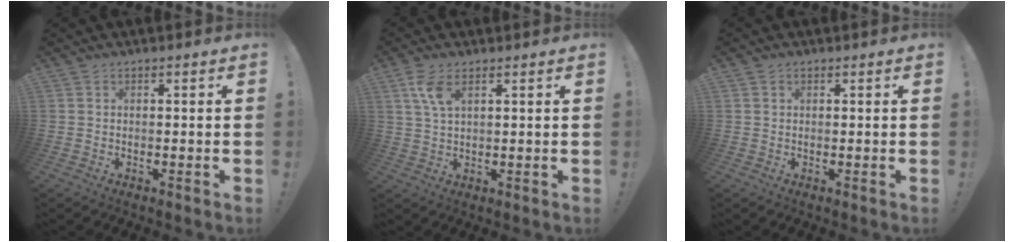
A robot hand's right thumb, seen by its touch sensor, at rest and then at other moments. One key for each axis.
{"total": 6.3, "fx": 3.1, "fy": 2.5, "fz": 4.8, "tx": -0.095, "ty": -0.011, "tz": 0.056}
{"total": 1.0, "fx": 0.5, "fy": 0.8, "fz": 0.2, "tx": 0.002, "ty": 0.000, "tz": 0.009}